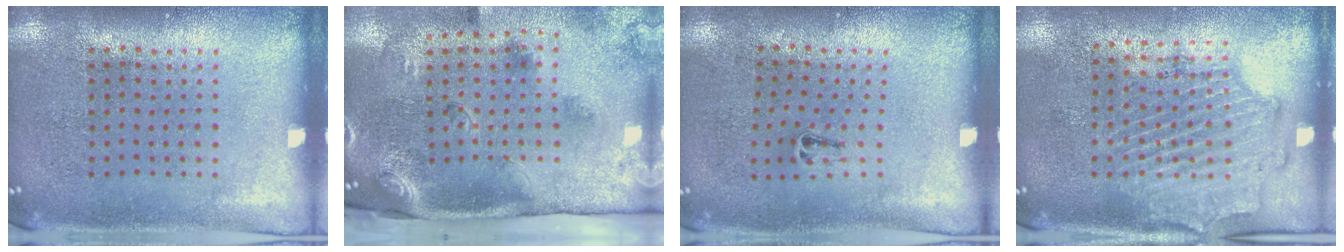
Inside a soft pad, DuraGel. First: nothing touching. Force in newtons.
{"total": 3.2, "press": 2.0, "slide": 2.6}
{"total": 0.5, "press": 0.3, "slide": 0.4}
{"total": 1.7, "press": 1.5, "slide": 0.8}